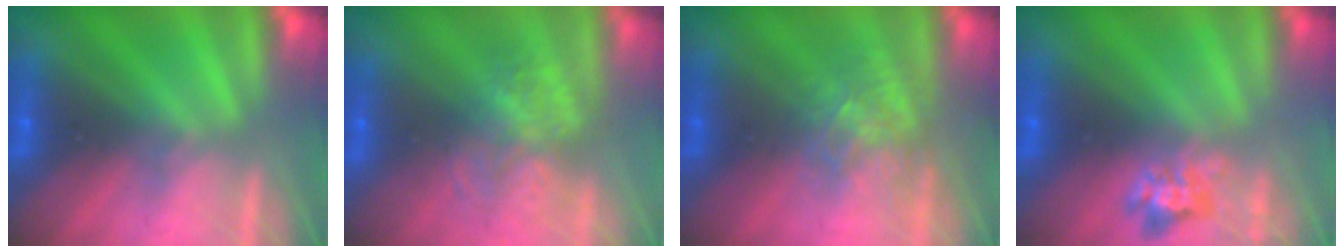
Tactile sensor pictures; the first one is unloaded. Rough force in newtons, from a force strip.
{"total": 7.4}
{"total": 2.7}
{"total": 2.4}